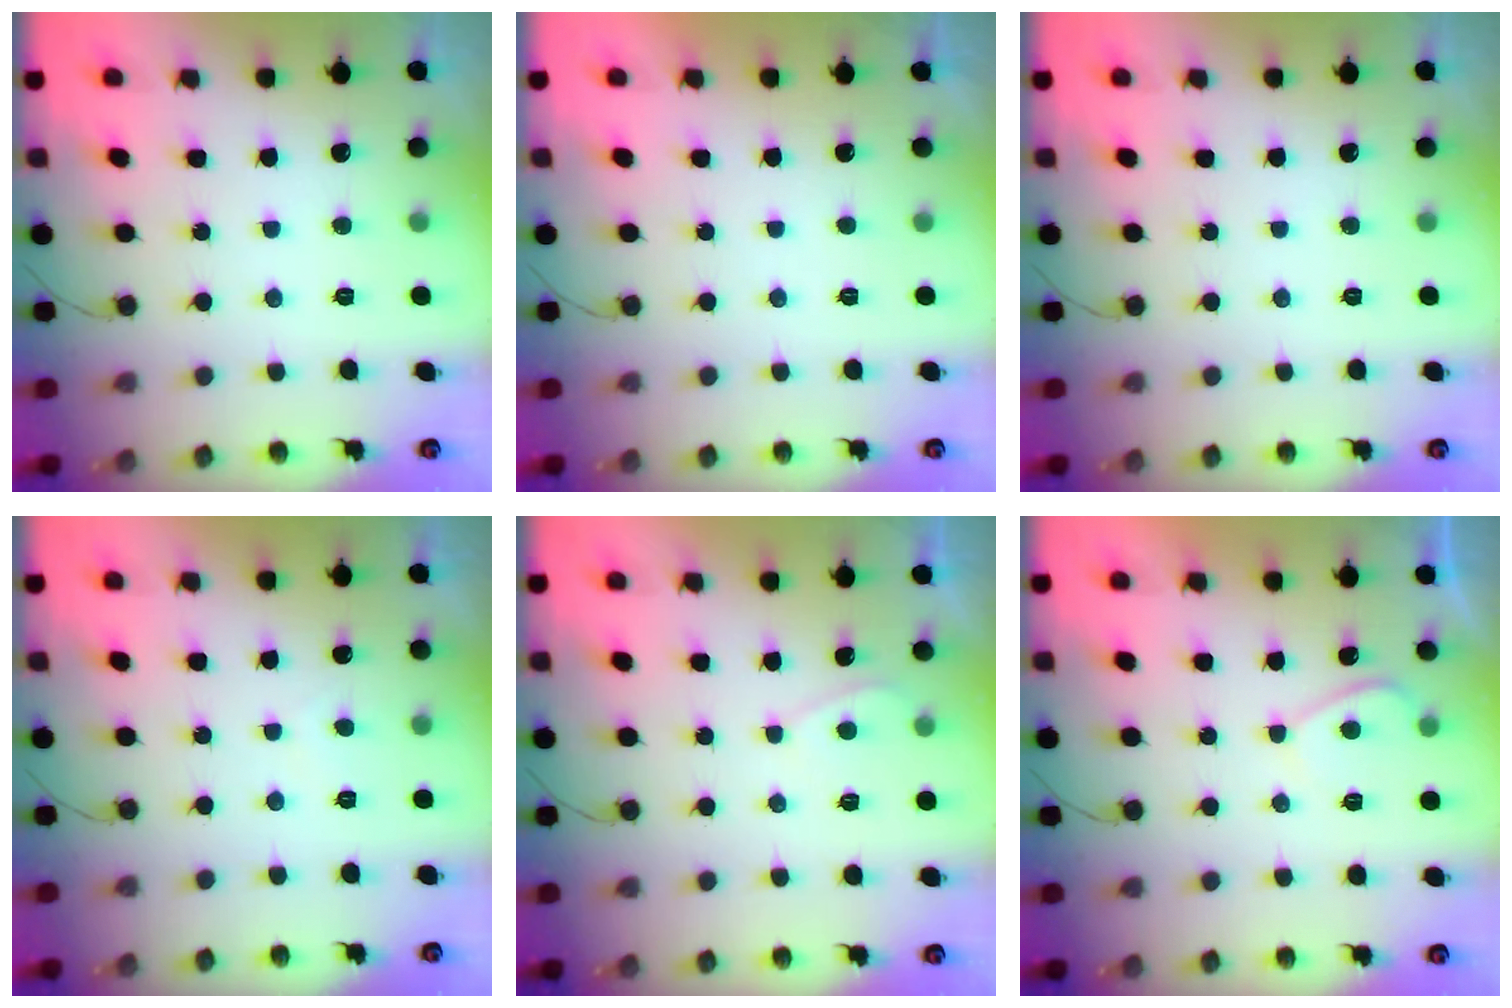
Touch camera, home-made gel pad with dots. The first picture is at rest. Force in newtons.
{"total": 2.3, "press": 2.3, "slide": 0.4}
{"total": 0.0}
{"total": 0.6, "press": 0.5, "slide": 0.4}
{"total": 2.8, "press": 2.7, "slide": 0.3}
{"total": 2.7, "press": 2.7, "slide": 0.4}